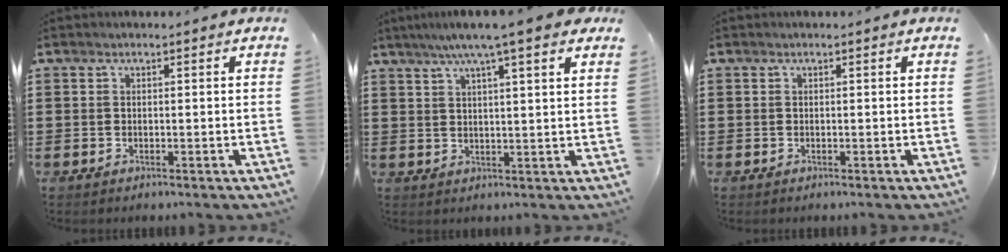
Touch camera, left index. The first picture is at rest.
{"total": 6.8, "force": [5.0, 0.2, 4.6], "torque": [-0.094, -0.008, 0.084]}
{"total": 0.0}